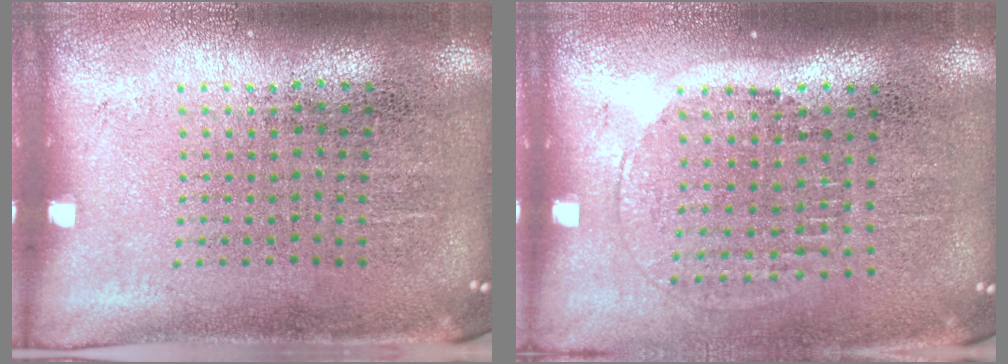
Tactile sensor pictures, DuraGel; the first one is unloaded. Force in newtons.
{"total": 1.5, "press": 1.3, "slide": 0.7}